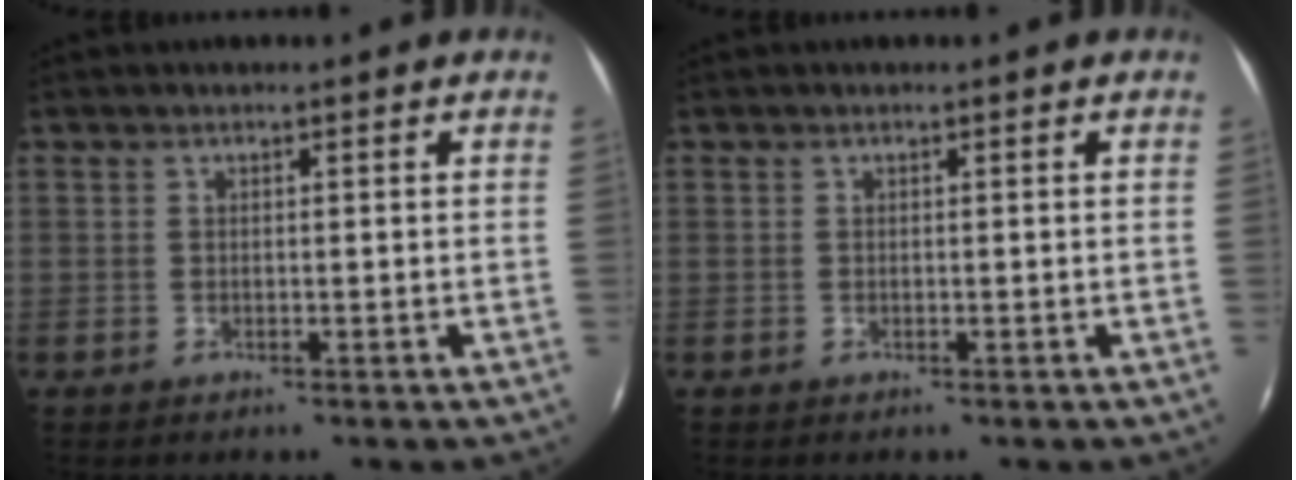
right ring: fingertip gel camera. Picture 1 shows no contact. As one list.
[{"total": 0.0}]